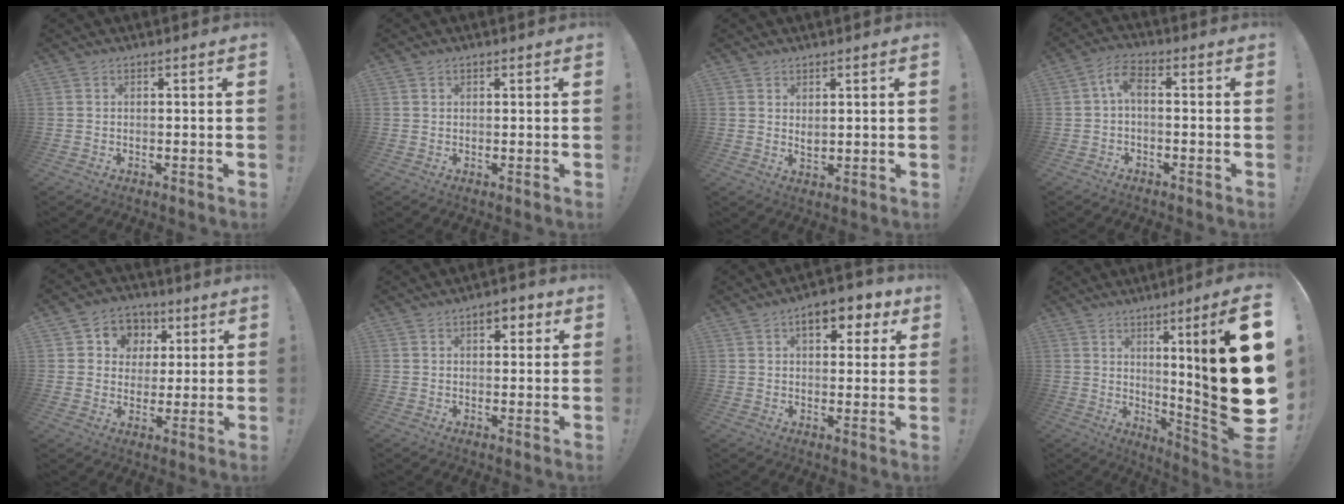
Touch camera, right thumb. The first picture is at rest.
{"total": 0.8, "force": [0.5, 0.6, 0.1], "torque": [0.003, -0.001, 0.009]}
{"total": 2.6, "force": [1.7, 1.4, 1.3], "torque": [-0.008, -0.015, 0.029]}
{"total": 5.4, "force": [-0.2, 2.5, 4.8], "torque": [-0.110, 0.003, -0.003]}
{"total": 8.6, "force": [2.1, 8.0, 2.3], "torque": [-0.029, -0.012, 0.046]}
{"total": 4.2, "force": [1.7, 2.6, 2.9], "torque": [-0.028, 0.000, 0.023]}
{"total": 8.3, "force": [3.7, 4.7, 5.8], "torque": [-0.071, -0.011, 0.061]}
{"total": 22.7, "force": [3.6, 0.4, 22.4], "torque": [-0.326, -0.049, 0.047]}